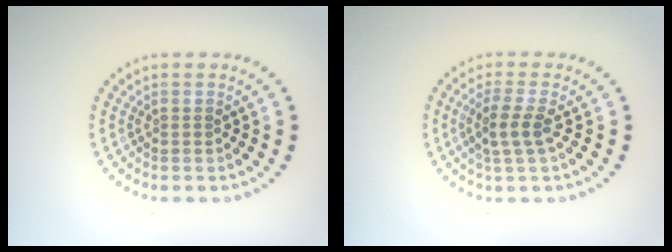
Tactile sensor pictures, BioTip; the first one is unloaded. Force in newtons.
{"total": 2.3, "press": 1.9, "slide": 1.2}